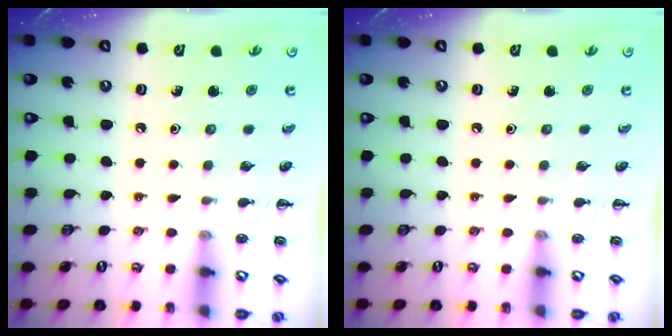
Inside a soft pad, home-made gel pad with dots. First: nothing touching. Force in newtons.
{"total": 0.0}